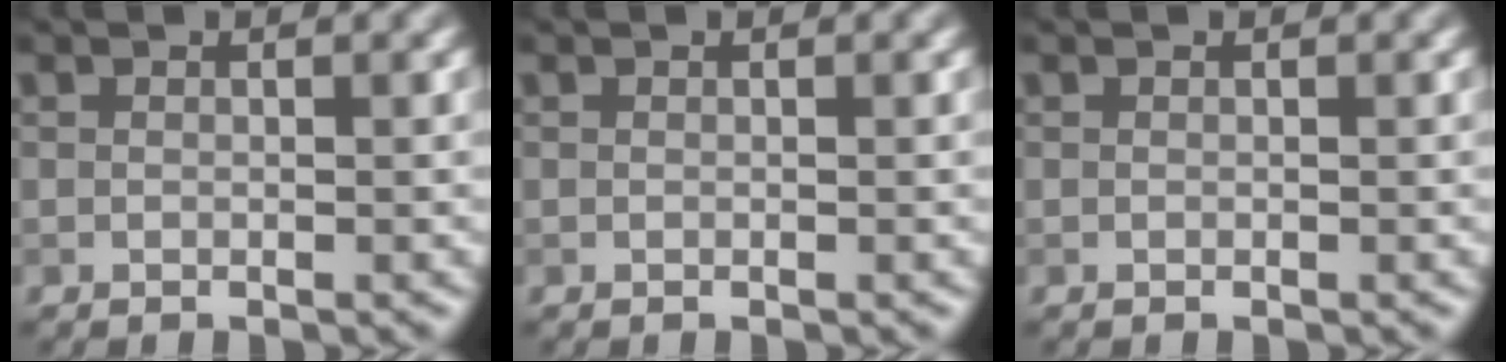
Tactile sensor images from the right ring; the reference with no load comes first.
{"total": 0.0}
{"total": 0.0}